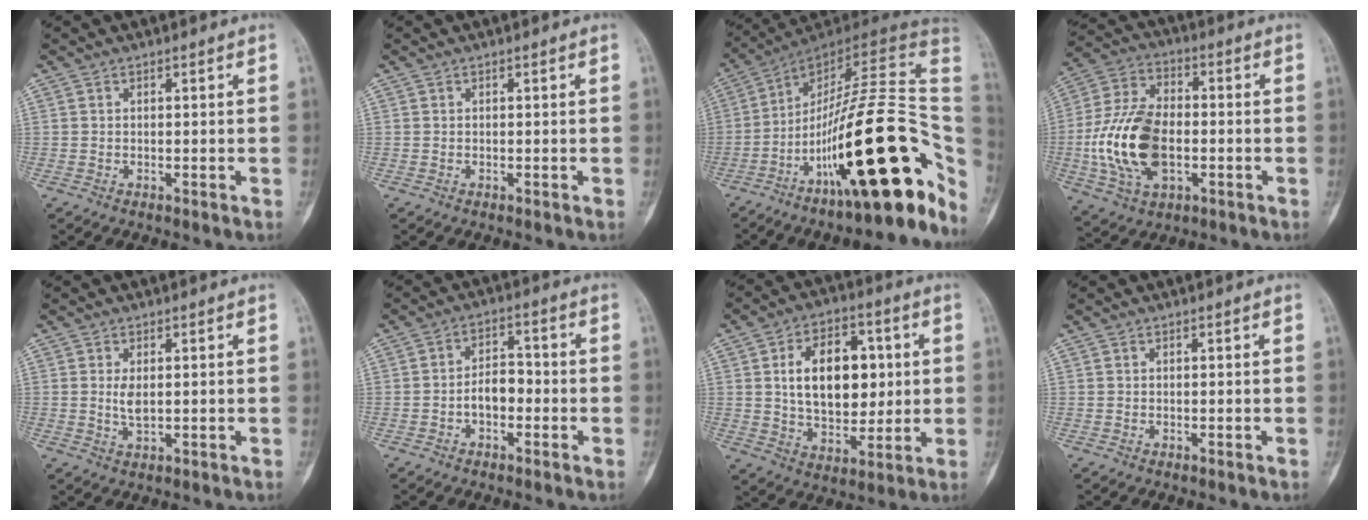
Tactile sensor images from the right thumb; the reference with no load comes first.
{"total": 0.0}
{"total": 32.0, "force": [-9.7, 8.9, 29.1], "torque": [-0.368, 0.051, -0.150]}
{"total": 17.3, "force": [-2.8, 10.2, 13.7], "torque": [-0.269, 0.016, -0.045]}
{"total": 2.6, "force": [0.3, 1.2, 2.3], "torque": [-0.047, -0.009, 0.010]}
{"total": 5.2, "force": [-1.6, 3.3, 3.8], "torque": [-0.048, 0.026, -0.034]}
{"total": 16.0, "force": [2.6, 10.2, 12.1], "torque": [-0.153, -0.001, 0.046]}
{"total": 0.0}